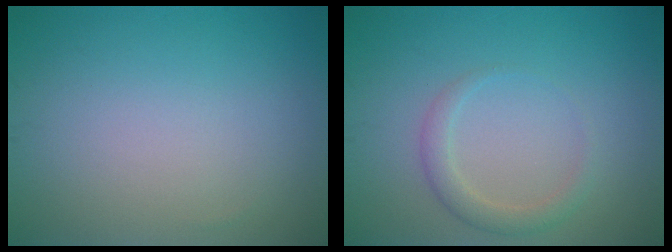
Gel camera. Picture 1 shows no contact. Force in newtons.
{"total": 1.9, "press": 1.9, "slide": 0.2}